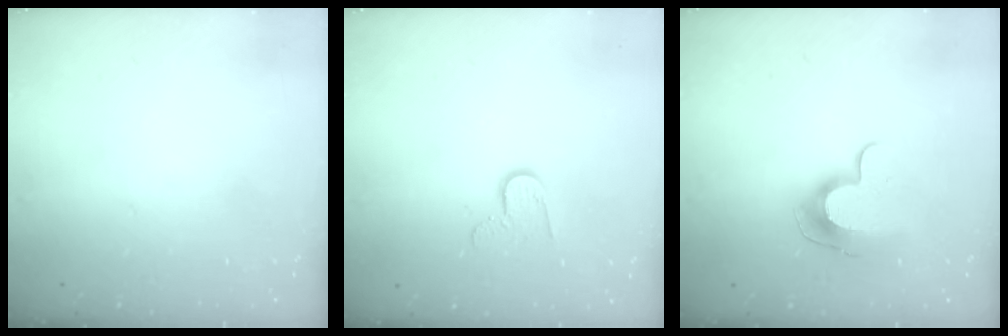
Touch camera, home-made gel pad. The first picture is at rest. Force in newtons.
{"total": 6.4, "press": 6.4, "slide": 0.5}
{"total": 10.2, "press": 10.2, "slide": 0.1}